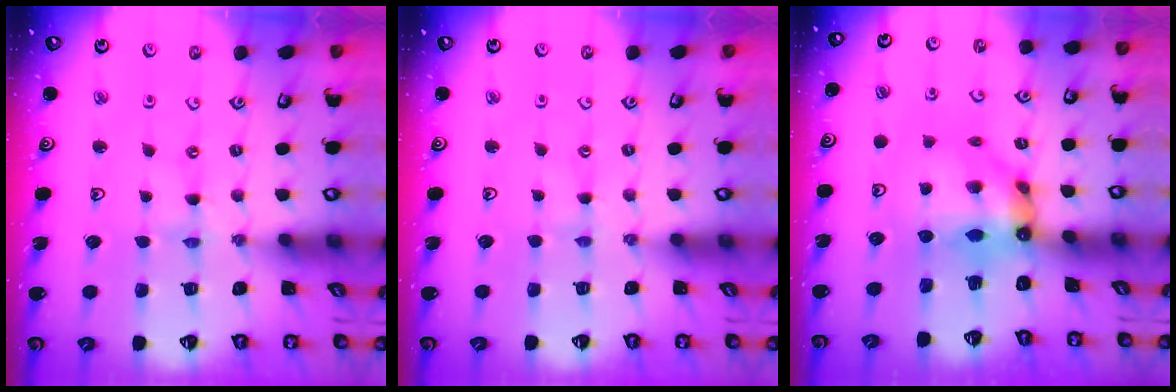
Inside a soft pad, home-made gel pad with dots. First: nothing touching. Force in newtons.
{"total": 1.3, "press": 1.3, "slide": 0.3}
{"total": 9.1, "press": 9.0, "slide": 0.8}